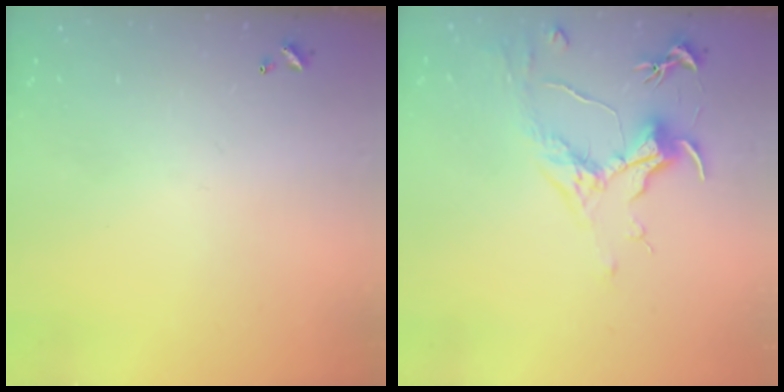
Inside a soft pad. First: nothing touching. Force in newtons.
{"total": 1.6, "press": 1.4, "slide": 0.8}